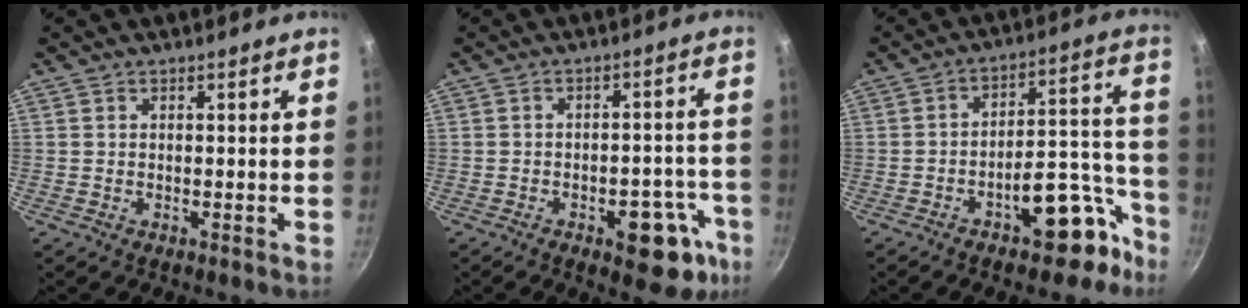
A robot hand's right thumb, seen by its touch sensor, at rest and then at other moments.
{"total": 11.8, "force": [-5.7, 5.6, 8.7], "torque": [-0.048, 0.039, -0.067]}
{"total": 13.9, "force": [-8.2, 6.2, 9.4], "torque": [-0.063, 0.094, -0.114]}